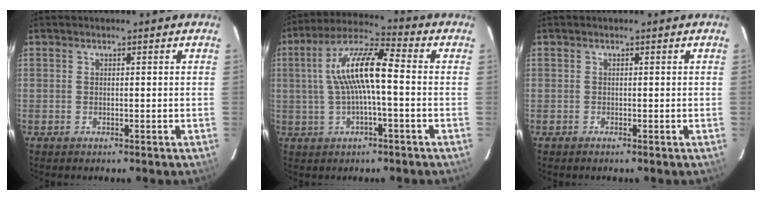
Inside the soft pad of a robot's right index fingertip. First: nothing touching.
{"total": 11.5, "force": [0.1, 2.4, 11.2], "torque": [-0.215, 0.022, 0.001]}
{"total": 0.5, "force": [-0.3, 0.4, -0.2], "torque": [0.000, 0.001, -0.006]}